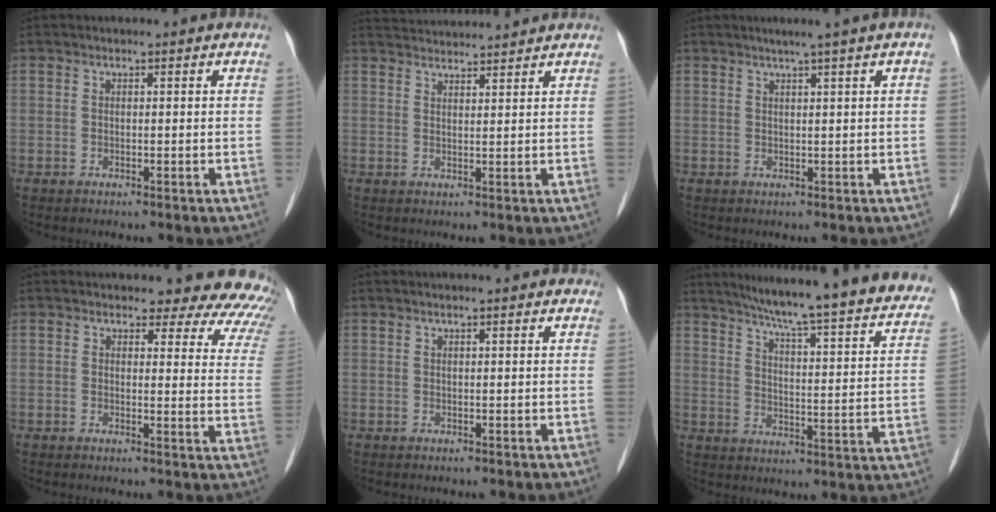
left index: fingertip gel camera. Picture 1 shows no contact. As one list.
[{"total": 7.1, "force": [7.0, -0.1, 1.2], "torque": [-0.027, 0.033, 0.104]}, {"total": 2.7, "force": [1.6, -0.7, 2.1], "torque": [-0.035, 0.001, 0.030]}, {"total": 14.4, "force": [13.1, 5.0, 3.0], "torque": [0.007, -0.063, 0.106]}, {"total": 1.9, "force": [1.4, 0.5, 1.0], "torque": [-0.013, 0.023, 0.018]}, {"total": 27.0, "force": [22.9, 3.0, 13.9], "torque": [-0.199, -0.044, 0.280]}]